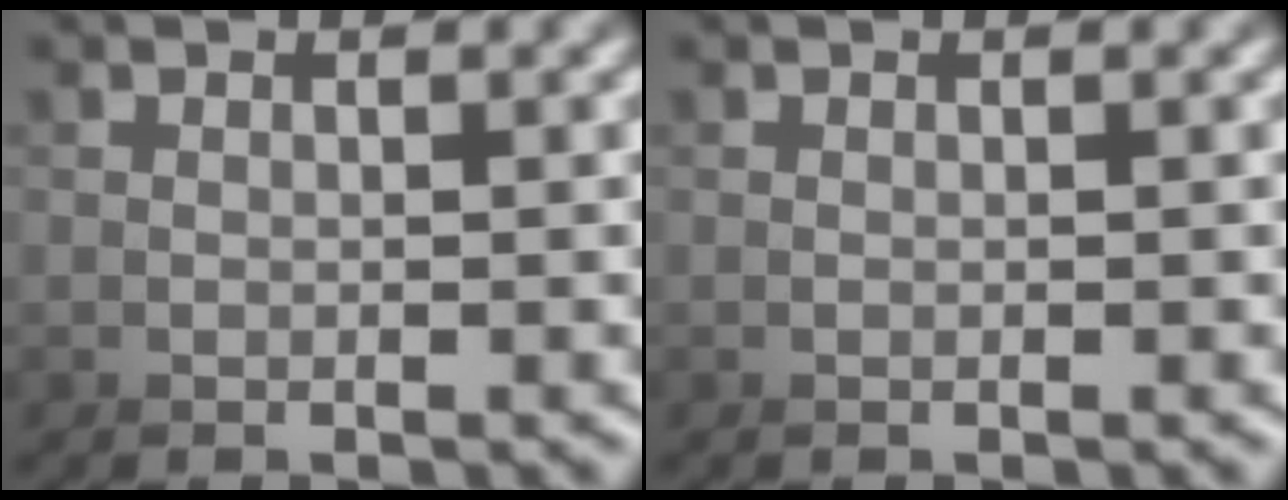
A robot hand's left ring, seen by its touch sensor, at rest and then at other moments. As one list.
[{"total": 0.0}]